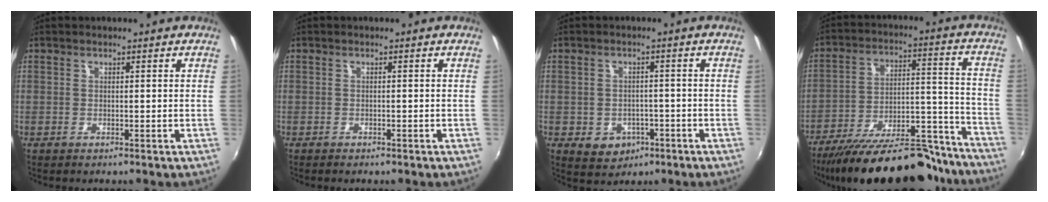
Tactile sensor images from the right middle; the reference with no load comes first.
{"total": 1.1, "force": [-1.0, 0.5, 0.3], "torque": [-0.010, -0.005, -0.016]}
{"total": 6.2, "force": [-2.6, 5.1, 2.4], "torque": [-0.062, -0.001, -0.023]}
{"total": 27.2, "force": [-22.7, 8.3, 12.4], "torque": [-0.209, 0.005, -0.310]}